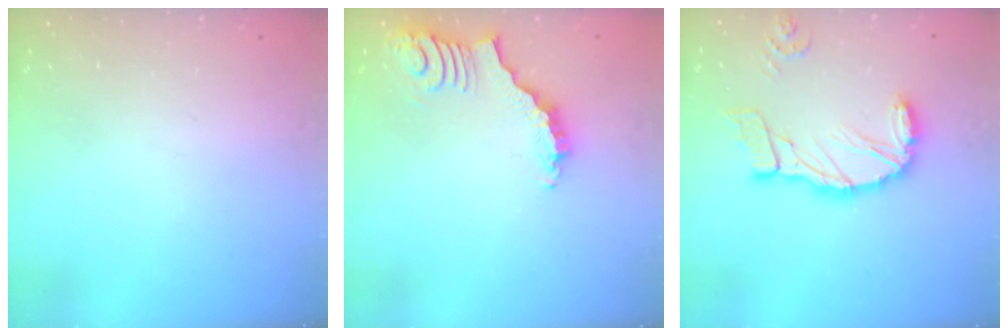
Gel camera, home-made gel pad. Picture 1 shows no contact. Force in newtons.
{"total": 3.6, "press": 3.6, "slide": 0.7}
{"total": 13.7, "press": 13.6, "slide": 1.8}